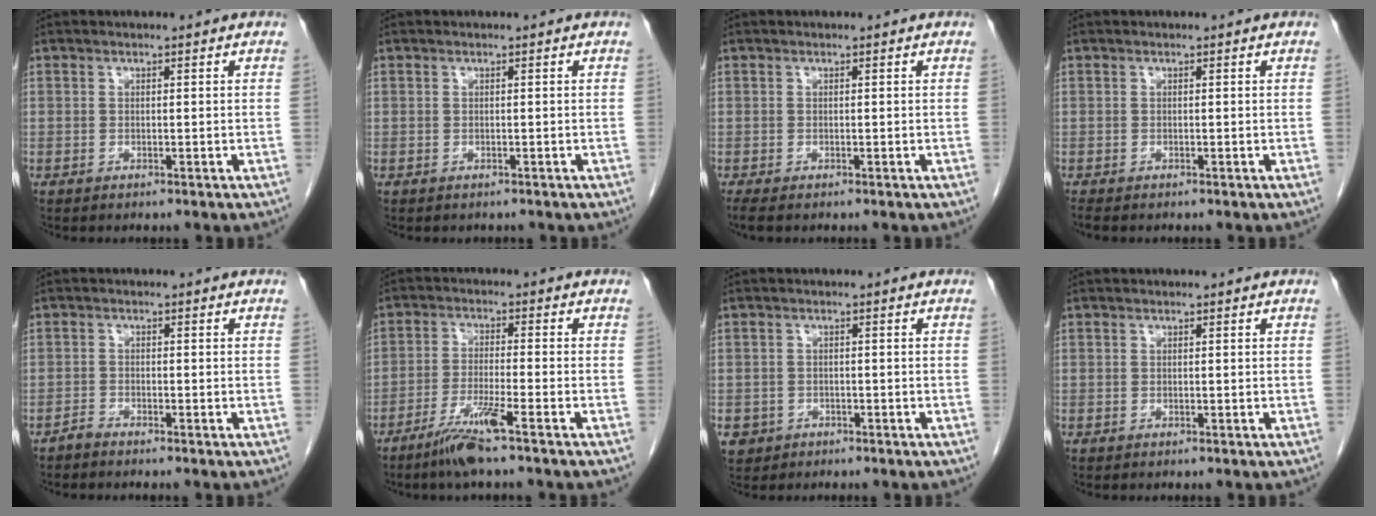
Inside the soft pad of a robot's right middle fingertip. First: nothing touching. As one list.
[{"total": 0.0}, {"total": 1.4, "force": [-1.1, 0.0, 0.8], "torque": [-0.014, -0.004, -0.014]}, {"total": 1.0, "force": [-0.9, 0.1, 0.4], "torque": [-0.009, -0.002, -0.015]}, {"total": 1.0, "force": [-1.0, -0.1, 0.1], "torque": [-0.003, -0.001, -0.019]}, {"total": 6.3, "force": [-4.2, -0.6, 4.6], "torque": [-0.091, -0.016, -0.085]}, {"total": 3.1, "force": [-1.5, 2.6, 0.3], "torque": [-0.003, 0.006, -0.024]}, {"total": 0.0}]